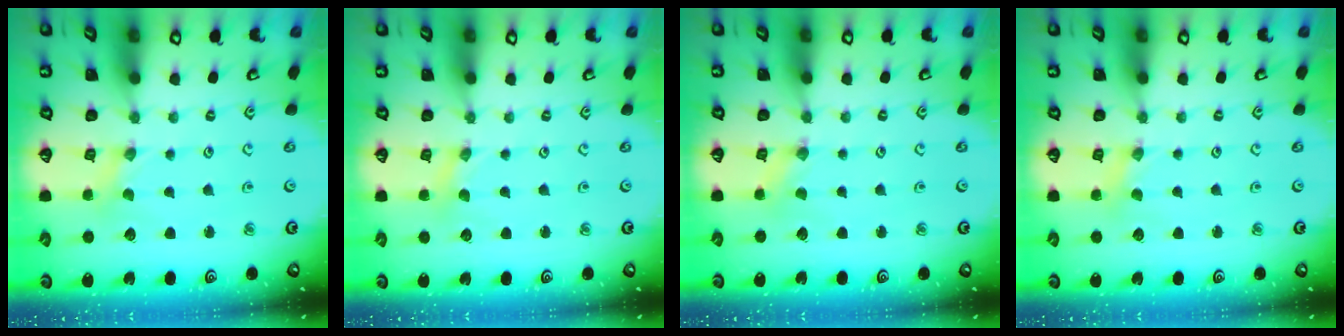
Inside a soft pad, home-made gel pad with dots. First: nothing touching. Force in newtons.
{"total": 1.4, "press": 1.4, "slide": 0.3}
{"total": 0.0}
{"total": 1.3, "press": 1.3, "slide": 0.2}